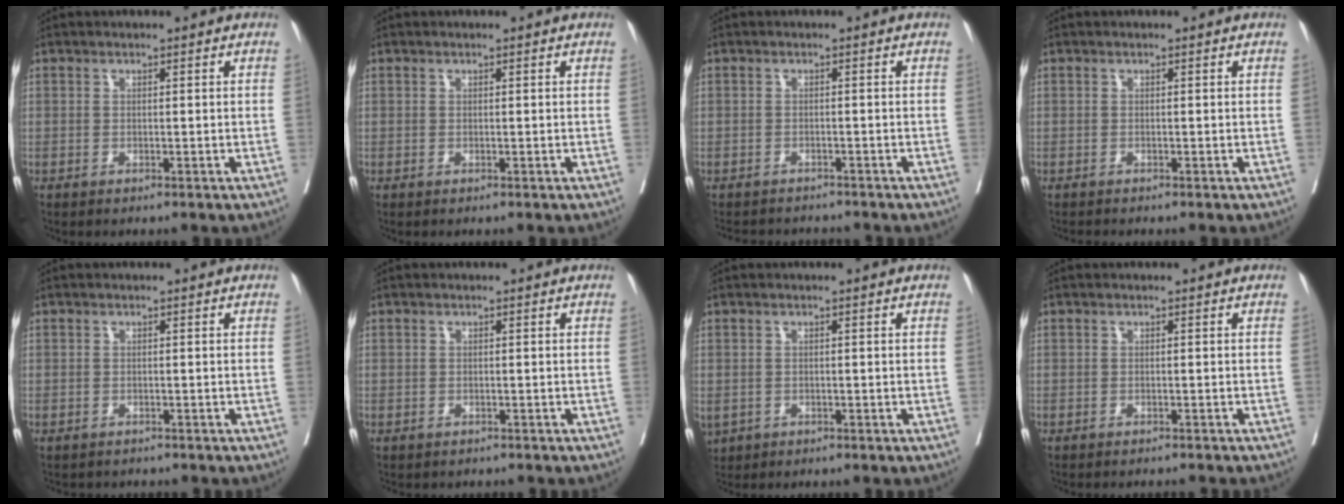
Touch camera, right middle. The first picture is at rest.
{"total": 0.0}
{"total": 6.9, "force": [-6.5, 1.8, 1.2], "torque": [-0.014, -0.002, -0.087]}
{"total": 0.8, "force": [-0.7, -0.3, 0.0], "torque": [-0.002, -0.003, -0.016]}
{"total": 1.9, "force": [-1.6, 0.9, -0.1], "torque": [-0.008, 0.000, -0.028]}
{"total": 1.1, "force": [-0.7, 0.8, -0.1], "torque": [-0.009, 0.003, -0.012]}
{"total": 3.8, "force": [-1.5, 3.1, 1.7], "torque": [-0.048, -0.005, -0.016]}
{"total": 3.4, "force": [-3.3, 0.2, 0.9], "torque": [-0.009, -0.009, -0.039]}